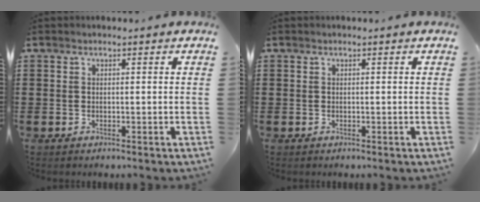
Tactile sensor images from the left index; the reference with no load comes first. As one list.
[{"total": 0.0}]